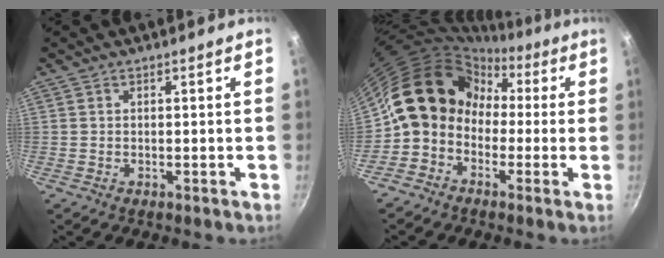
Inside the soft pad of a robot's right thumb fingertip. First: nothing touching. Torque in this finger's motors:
{"motor_torque": [1.04, 2.98, 1.47, -1.06, 0.46]}